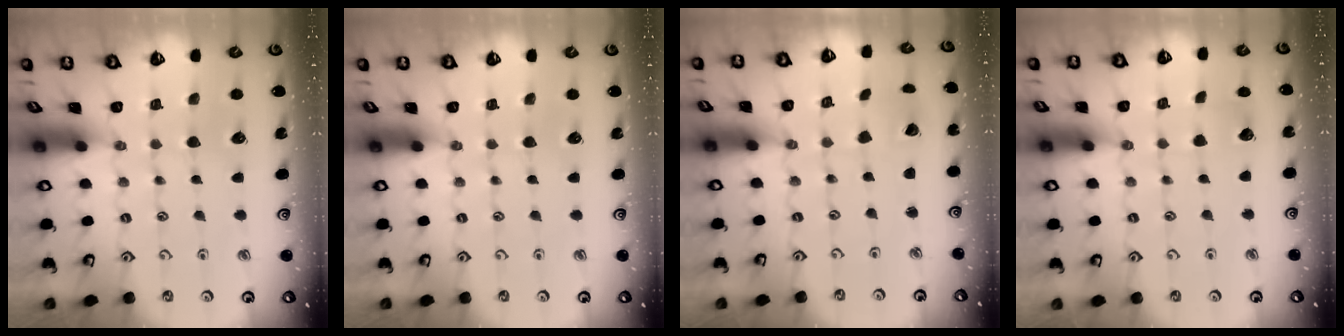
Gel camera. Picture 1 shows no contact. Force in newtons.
{"total": 0.0}
{"total": 1.5, "press": 1.5, "slide": 0.2}
{"total": 2.9, "press": 2.9, "slide": 0.4}